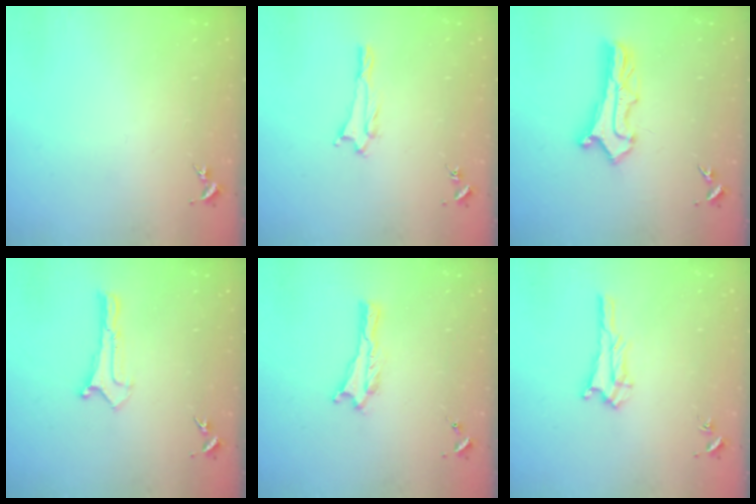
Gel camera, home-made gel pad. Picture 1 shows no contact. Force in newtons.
{"total": 1.0, "press": 0.9, "slide": 0.2}
{"total": 4.3, "press": 4.3, "slide": 0.4}
{"total": 0.0}
{"total": 0.0}
{"total": 2.3, "press": 2.2, "slide": 0.2}